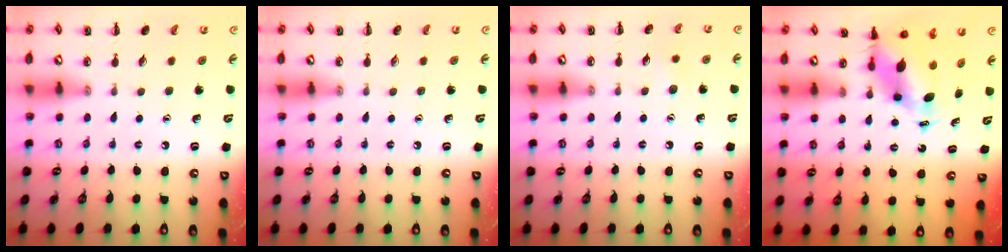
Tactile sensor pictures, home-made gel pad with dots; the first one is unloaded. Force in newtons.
{"total": 0.0}
{"total": 4.5, "press": 4.4, "slide": 0.9}
{"total": 6.7, "press": 6.5, "slide": 1.4}